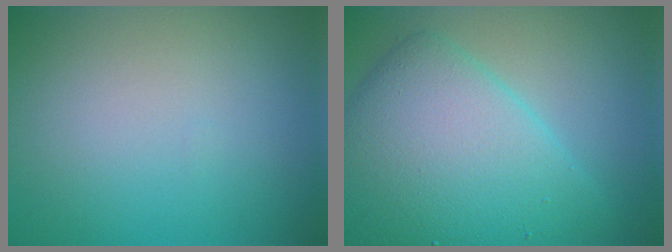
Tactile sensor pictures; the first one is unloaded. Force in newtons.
{"total": 9.1, "press": 9.1, "slide": 0.1}